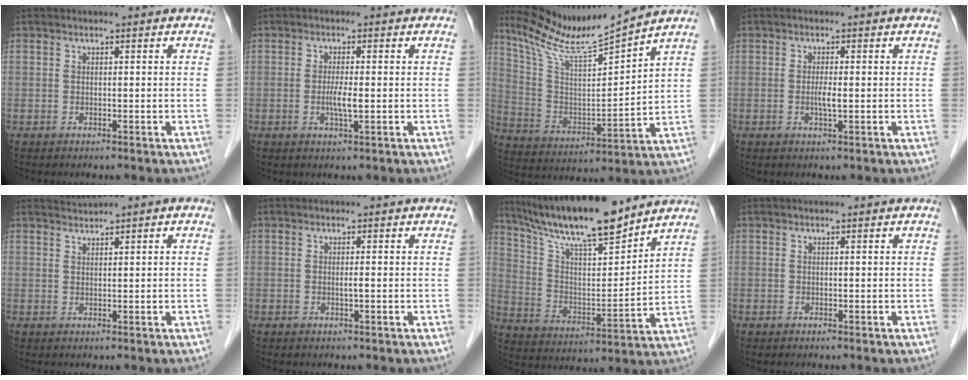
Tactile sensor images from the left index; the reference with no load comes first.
{"total": 2.7, "force": [-0.4, 0.2, 2.7], "torque": [-0.055, -0.005, -0.007]}
{"total": 11.9, "force": [11.3, -1.7, 3.4], "torque": [-0.075, -0.011, 0.220]}
{"total": 1.8, "force": [-0.2, 0.2, 1.8], "torque": [-0.038, -0.002, -0.004]}
{"total": 1.3, "force": [1.2, -0.3, 0.4], "torque": [-0.007, 0.012, 0.025]}
{"total": 0.7, "force": [-0.1, -0.1, 0.6], "torque": [-0.013, -0.001, -0.003]}
{"total": 17.0, "force": [14.6, 1.7, 8.7], "torque": [-0.155, 0.001, 0.260]}
{"total": 0.0}